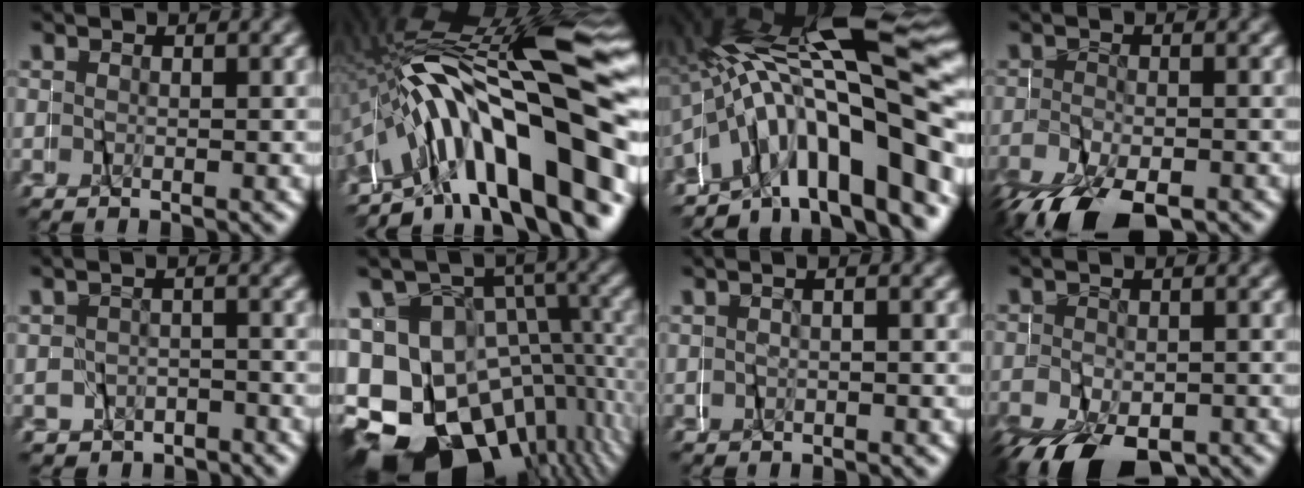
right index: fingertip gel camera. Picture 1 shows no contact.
{"total": 16.4, "force": [-2.1, 7.1, 14.6], "torque": [-0.267, 0.000, -0.015]}
{"total": 16.0, "force": [1.0, 7.6, 14.1], "torque": [-0.223, 0.019, 0.018]}
{"total": 7.7, "force": [-5.4, 3.5, 4.3], "torque": [-0.098, -0.027, -0.074]}
{"total": 2.0, "force": [-0.2, 1.9, -0.6], "torque": [0.003, 0.013, -0.007]}
{"total": 20.6, "force": [-8.4, 15.4, 10.7], "torque": [-0.194, -0.081, -0.114]}
{"total": 0.6, "force": [-0.3, -0.4, 0.2], "torque": [-0.013, 0.007, -0.007]}
{"total": 8.9, "force": [-5.1, 5.1, 5.3], "torque": [-0.112, -0.044, -0.057]}